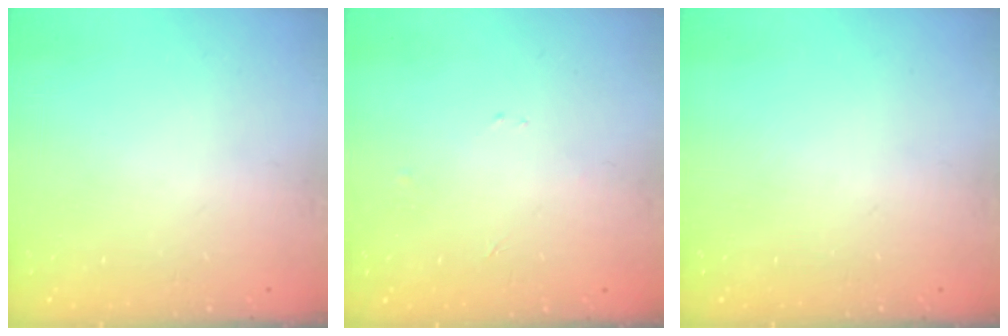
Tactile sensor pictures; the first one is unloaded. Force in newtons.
{"total": 2.4, "press": 2.4, "slide": 0.3}
{"total": 0.0}